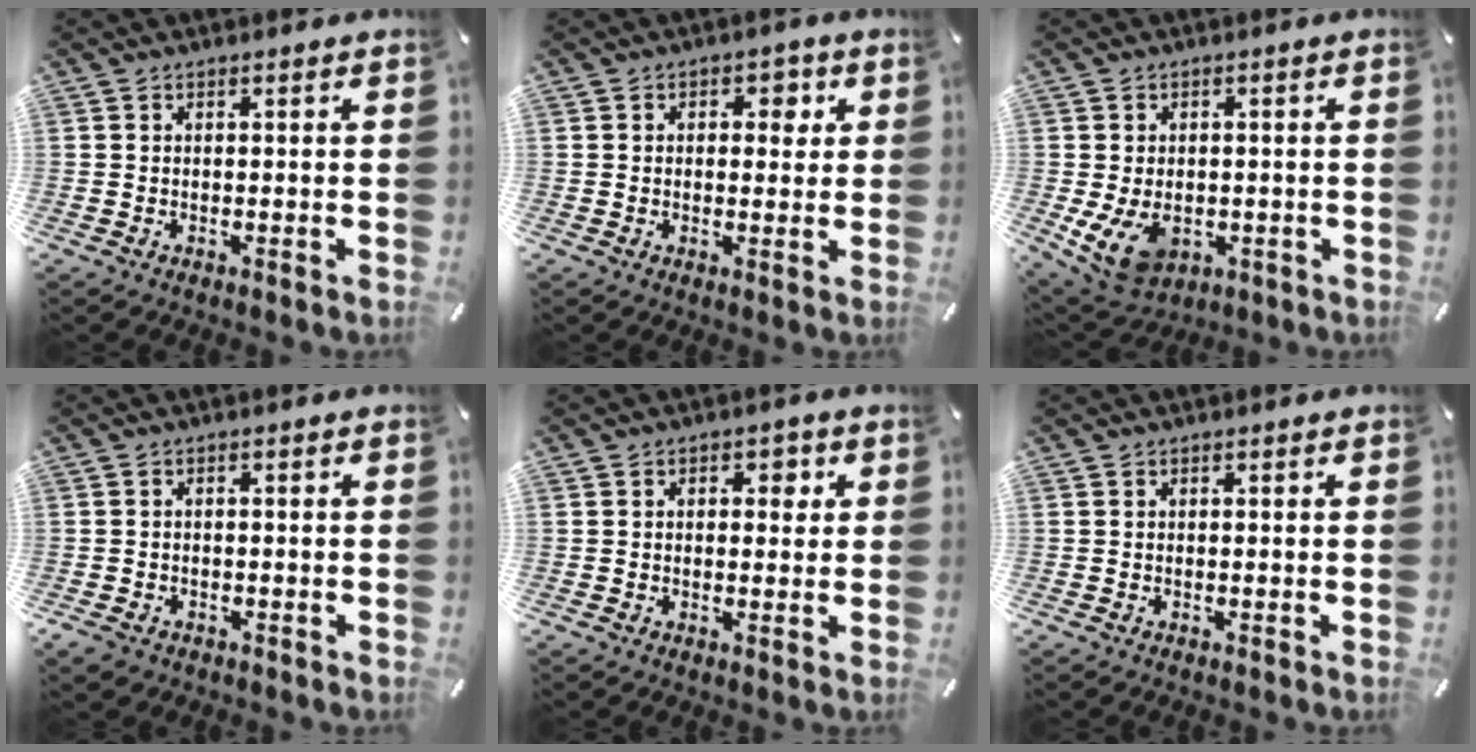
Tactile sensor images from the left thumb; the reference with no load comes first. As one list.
[{"total": 3.9, "force": [1.0, 2.8, 2.6], "torque": [-0.018, -0.006, 0.004]}, {"total": 9.2, "force": [-2.2, 6.8, 5.8], "torque": [-0.109, 0.000, -0.038]}, {"total": 2.0, "force": [-1.2, 1.4, 0.8], "torque": [-0.021, 0.003, -0.028]}, {"total": 3.2, "force": [0.7, 2.2, 2.1], "torque": [-0.015, -0.003, 0.000]}, {"total": 0.0}]